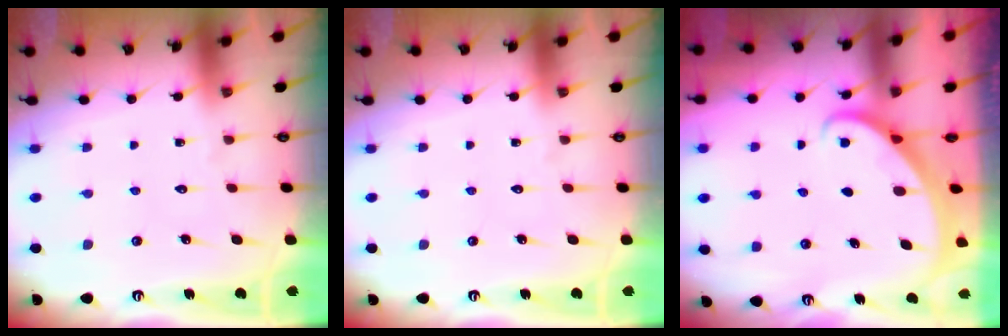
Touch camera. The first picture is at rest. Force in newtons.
{"total": 0.0}
{"total": 1.8, "press": 1.8, "slide": 0.1}